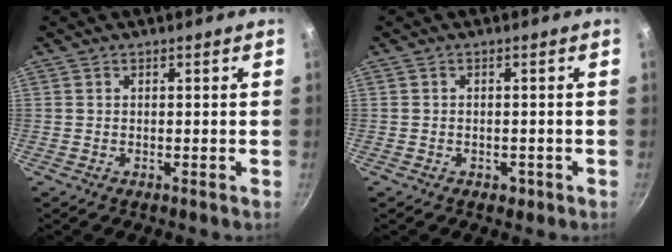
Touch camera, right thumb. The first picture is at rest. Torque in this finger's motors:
{"motor_torque": [-0.03, 0.18, -0.25, 0.09, 0.04]}